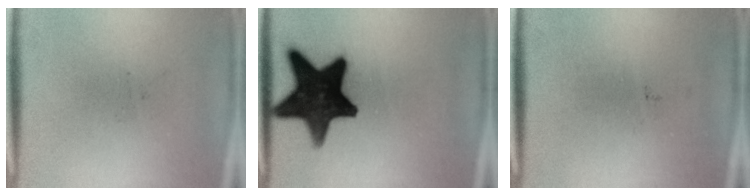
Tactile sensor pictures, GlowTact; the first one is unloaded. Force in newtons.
{"total": 17.9}
{"total": 0.0}